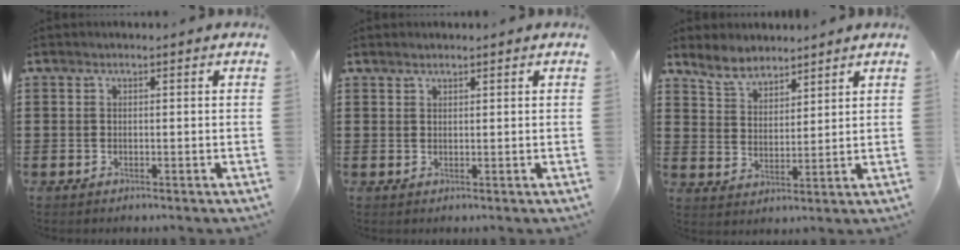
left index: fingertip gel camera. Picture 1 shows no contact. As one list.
[{"total": 1.0, "force": [0.9, 0.2, 0.2], "torque": [-0.005, 0.002, 0.017]}, {"total": 5.3, "force": [4.7, 2.0, 1.4], "torque": [-0.046, -0.006, 0.090]}]